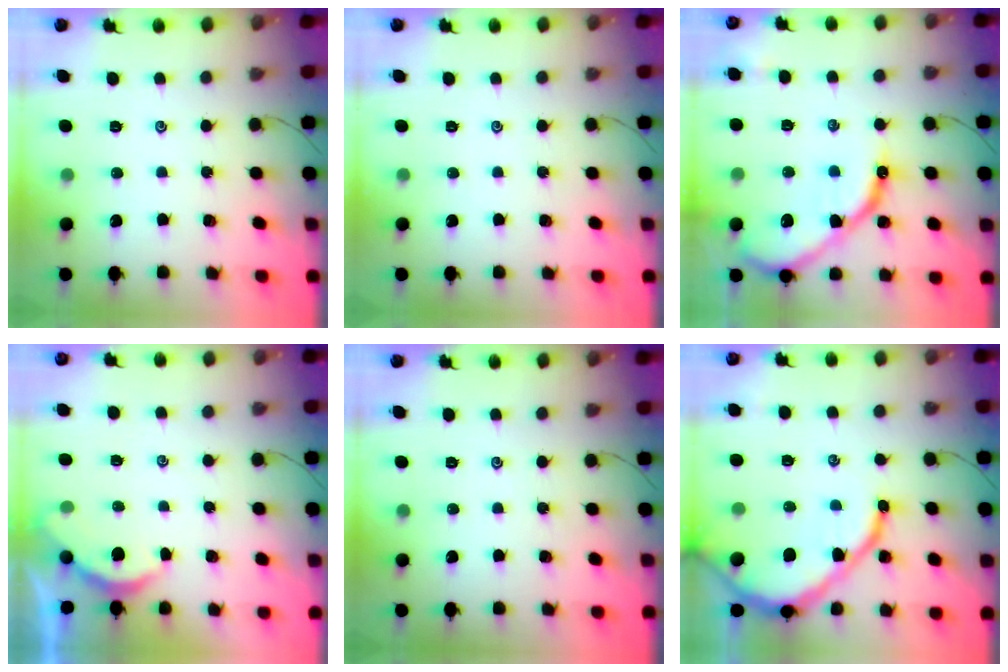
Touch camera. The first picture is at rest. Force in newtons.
{"total": 0.0}
{"total": 14.0, "press": 13.9, "slide": 1.6}
{"total": 2.5, "press": 2.5, "slide": 0.4}
{"total": 0.0}
{"total": 13.1, "press": 13.0, "slide": 1.3}